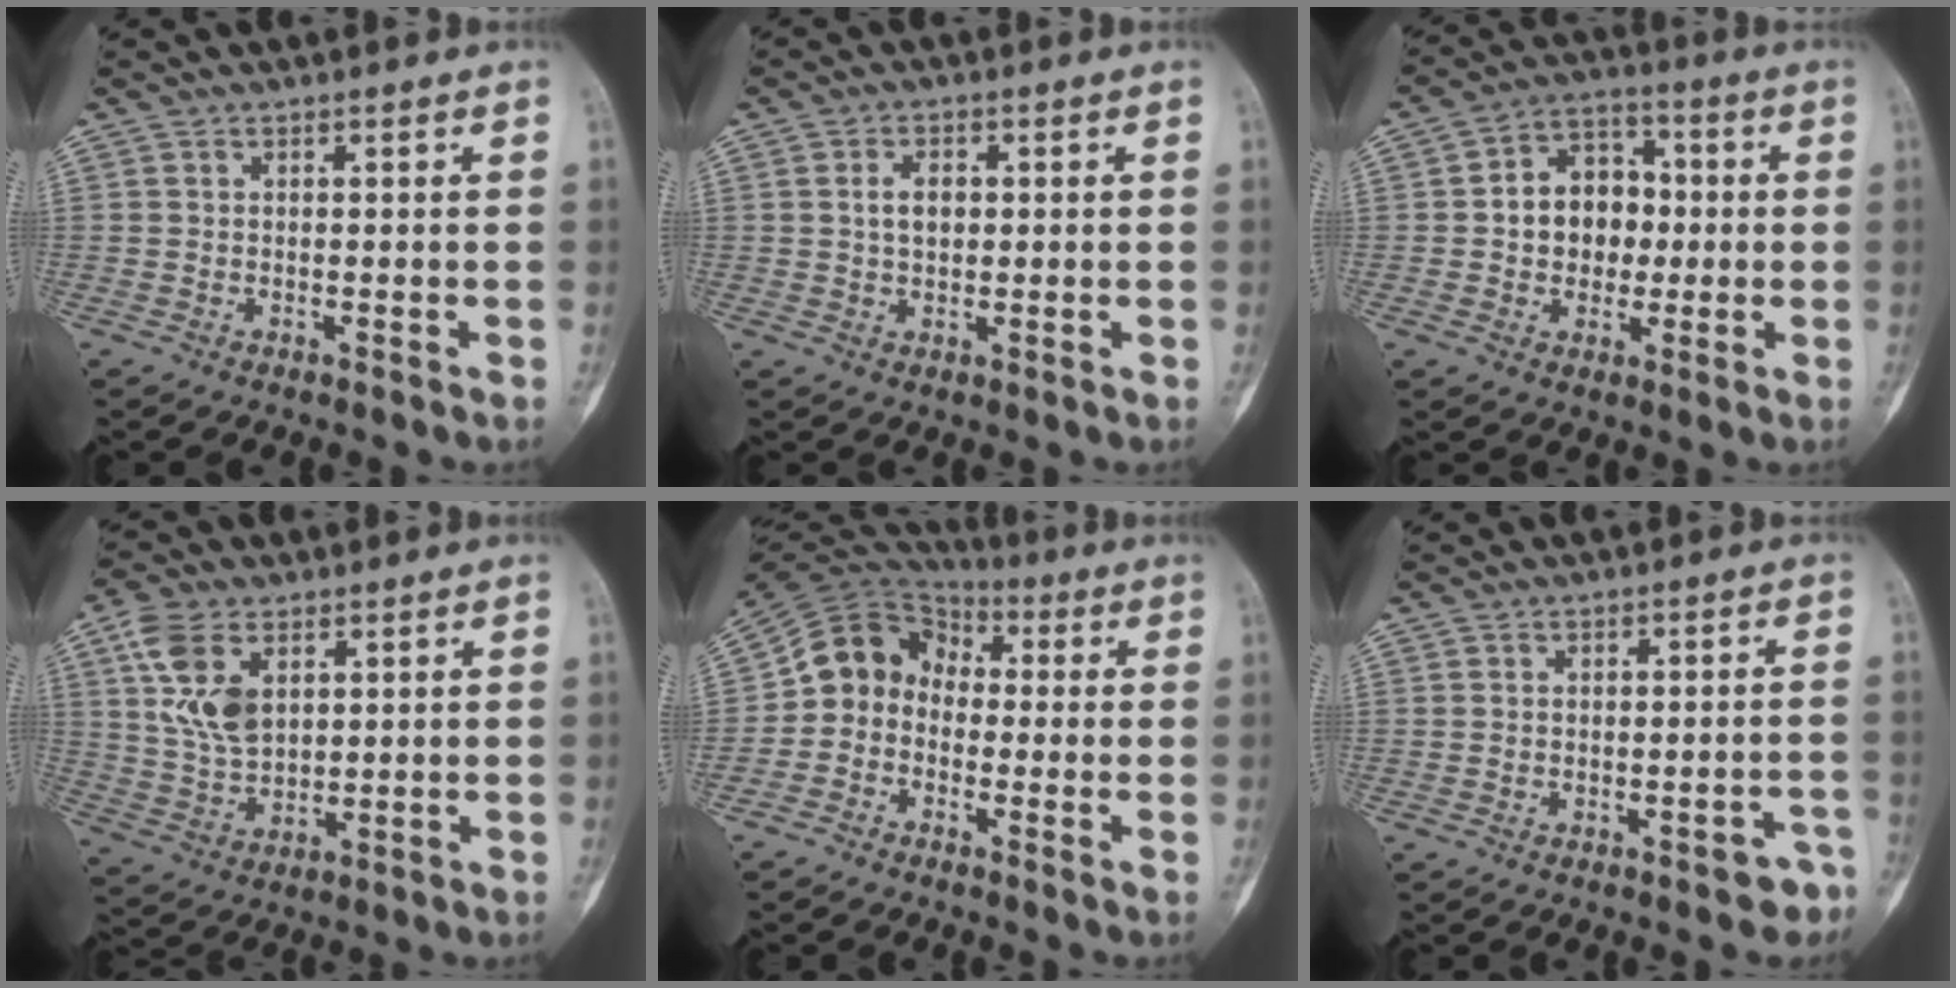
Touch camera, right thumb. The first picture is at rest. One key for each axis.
{"total": 3.7, "fx": 0.7, "fy": 2.5, "fz": 2.8, "tx": -0.038, "ty": 0.003, "tz": 0.012}
{"total": 11.0, "fx": 0.2, "fy": 8.6, "fz": 6.8, "tx": -0.058, "ty": 0.023, "tz": -0.002}
{"total": 10.7, "fx": 4.0, "fy": 6.4, "fz": 7.6, "tx": -0.143, "ty": -0.007, "tz": 0.084}
{"total": 9.9, "fx": -1.6, "fy": 8.5, "fz": 4.8, "tx": -0.067, "ty": 0.053, "tz": -0.050}
{"total": 3.7, "fx": -2.5, "fy": 1.6, "fz": 2.2, "tx": -0.011, "ty": 0.026, "tz": -0.028}